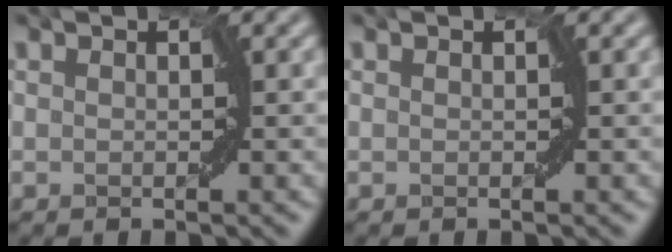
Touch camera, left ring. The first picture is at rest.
{"total": 0.0}